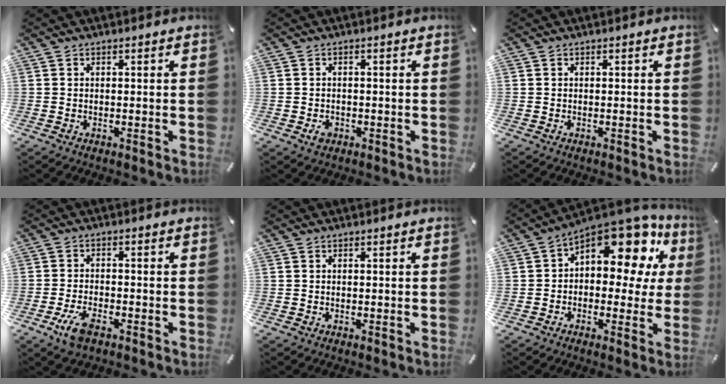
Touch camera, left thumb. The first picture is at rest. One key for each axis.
{"total": 2.1, "fx": -0.7, "fy": 1.6, "fz": 1.1, "tx": -0.021, "ty": 0.004, "tz": -0.013}
{"total": 0.0}
{"total": 5.6, "fx": -3.1, "fy": 2.4, "fz": 4.0, "tx": -0.094, "ty": 0.005, "tz": -0.061}
{"total": 0.0}
{"total": 14.2, "fx": 8.3, "fy": 7.3, "fz": 9.0, "tx": -0.127, "ty": -0.075, "tz": 0.142}